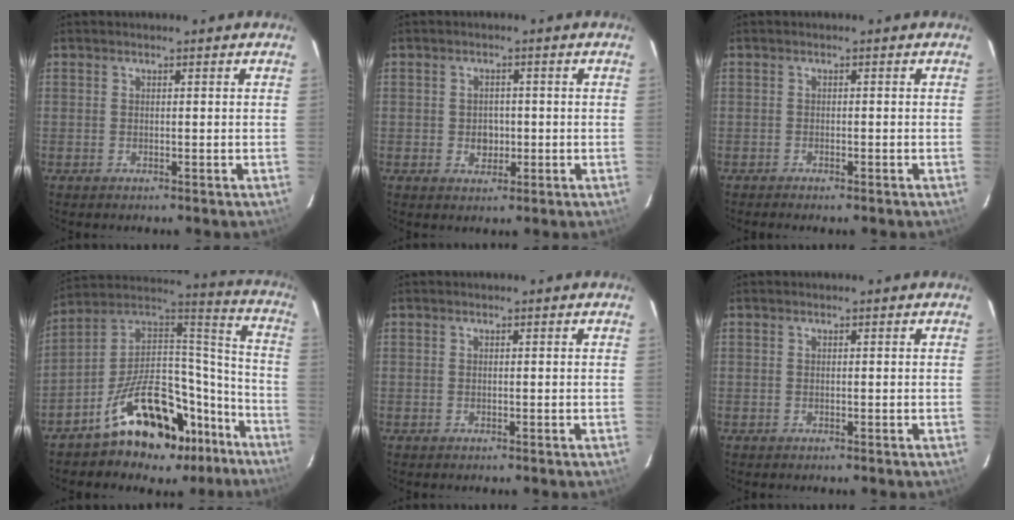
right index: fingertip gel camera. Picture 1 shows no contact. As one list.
[{"total": 3.1, "force": [-0.5, 2.7, 1.5], "torque": [-0.026, 0.005, -0.003]}, {"total": 1.2, "force": [-1.0, 0.3, 0.5], "torque": [-0.018, 0.000, -0.019]}, {"total": 23.2, "force": [-15.1, 11.9, 13.0], "torque": [-0.211, 0.069, -0.215]}, {"total": 0.0}, {"total": 0.0}]